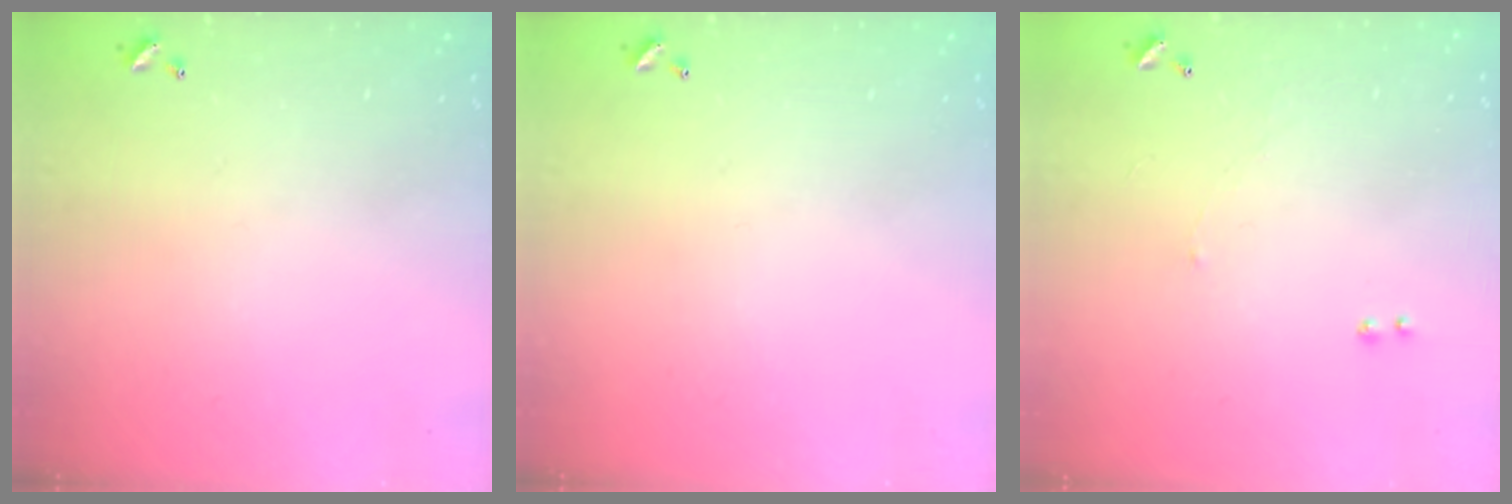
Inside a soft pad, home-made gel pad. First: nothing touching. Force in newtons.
{"total": 0.0}
{"total": 1.2, "press": 1.0, "slide": 0.6}